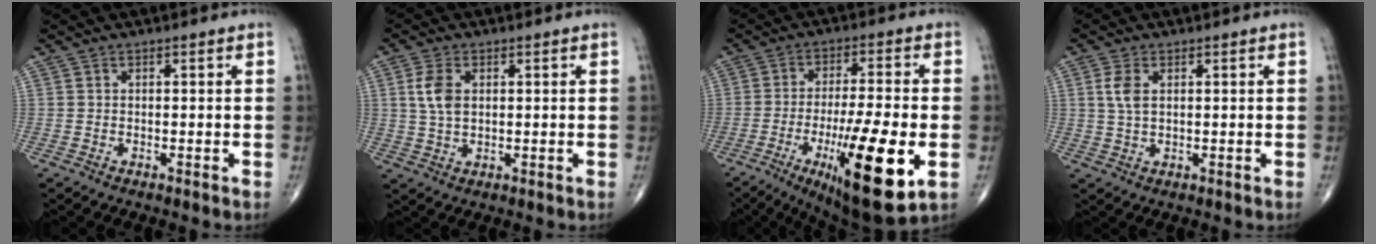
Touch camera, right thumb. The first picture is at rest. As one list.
[{"total": 5.5, "force": [1.3, 3.3, 4.2], "torque": [-0.083, 0.000, 0.026]}, {"total": 20.1, "force": [-6.2, 4.8, 18.5], "torque": [-0.294, -0.007, -0.086]}, {"total": 4.0, "force": [1.1, 2.2, 3.2], "torque": [-0.067, 0.000, 0.024]}]